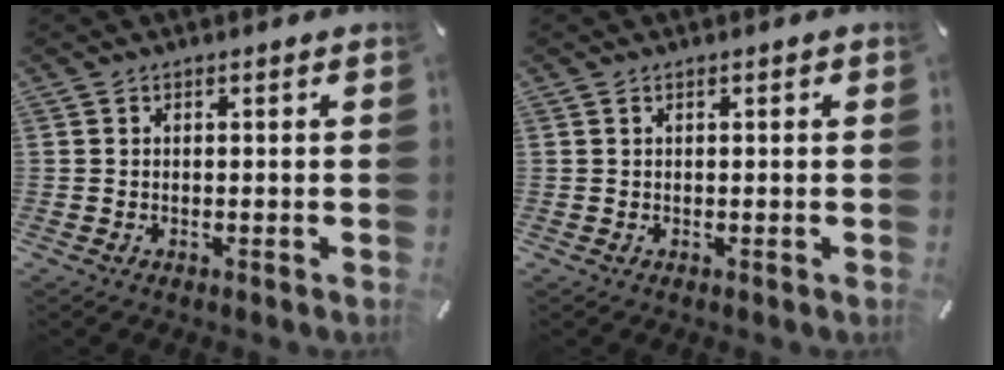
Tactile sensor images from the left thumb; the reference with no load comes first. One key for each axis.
{"total": 0.8, "fx": 0.2, "fy": 0.4, "fz": 0.7, "tx": -0.014, "ty": 0.002, "tz": 0.003}